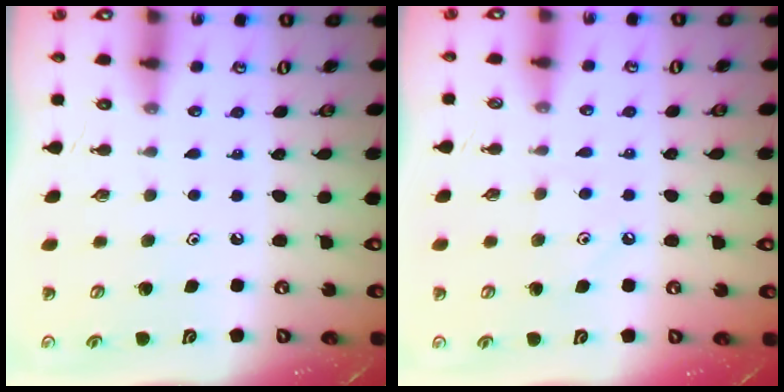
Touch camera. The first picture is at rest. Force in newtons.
{"total": 5.2, "press": 5.2, "slide": 0.6}